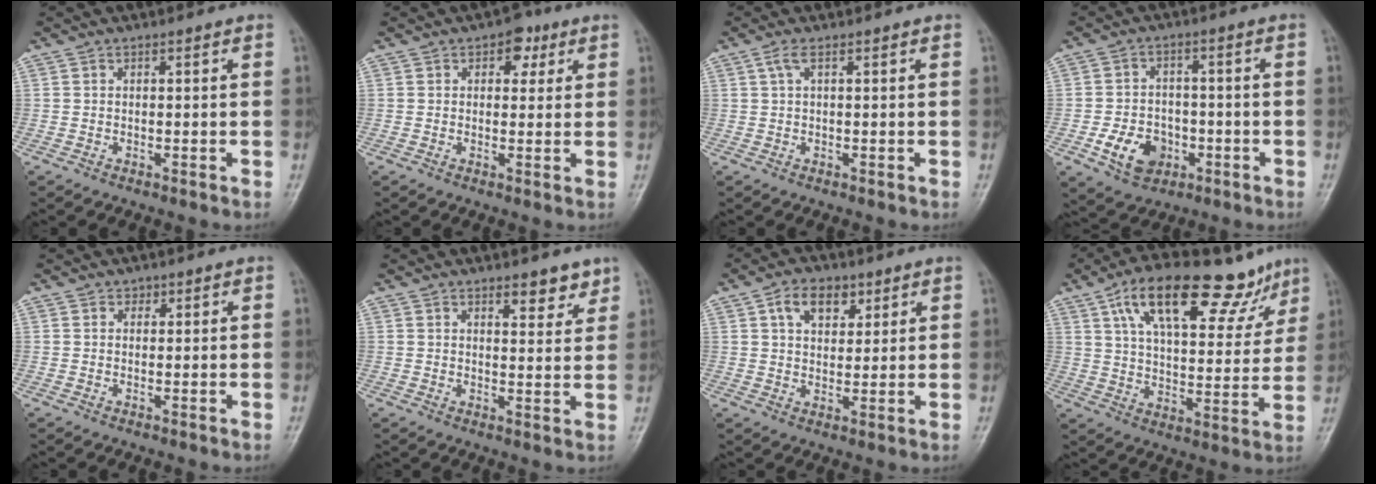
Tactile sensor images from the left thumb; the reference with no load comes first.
{"total": 4.3, "force": [1.9, 2.9, 2.5], "torque": [-0.003, -0.001, 0.019]}
{"total": 1.4, "force": [0.6, 0.3, 1.3], "torque": [-0.039, 0.011, 0.016]}
{"total": 8.6, "force": [-3.2, 6.4, 4.7], "torque": [-0.054, 0.016, -0.051]}
{"total": 0.8, "force": [0.4, 0.7, 0.0], "torque": [0.011, -0.003, 0.007]}
{"total": 4.7, "force": [3.4, 1.9, 2.6], "torque": [-0.013, -0.023, 0.047]}
{"total": 7.1, "force": [3.4, 4.6, 4.2], "torque": [-0.043, -0.013, 0.055]}
{"total": 21.6, "force": [13.0, 9.1, 14.5], "torque": [-0.183, -0.023, 0.210]}